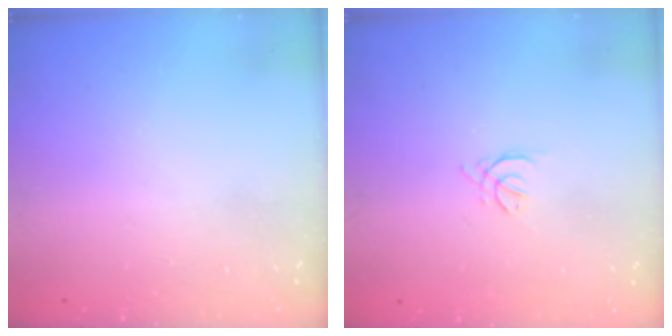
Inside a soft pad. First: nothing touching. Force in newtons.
{"total": 1.5, "press": 1.4, "slide": 0.6}